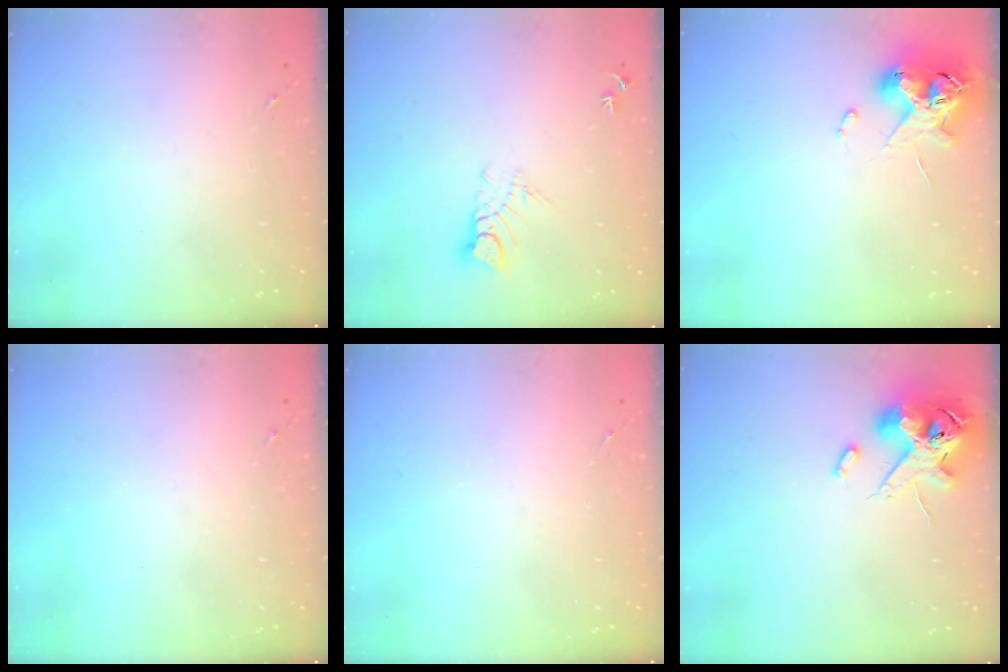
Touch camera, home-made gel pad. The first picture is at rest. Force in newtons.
{"total": 5.1, "press": 5.1, "slide": 0.2}
{"total": 10.9, "press": 10.8, "slide": 1.6}
{"total": 0.0}
{"total": 0.0}
{"total": 14.2, "press": 14.0, "slide": 2.3}